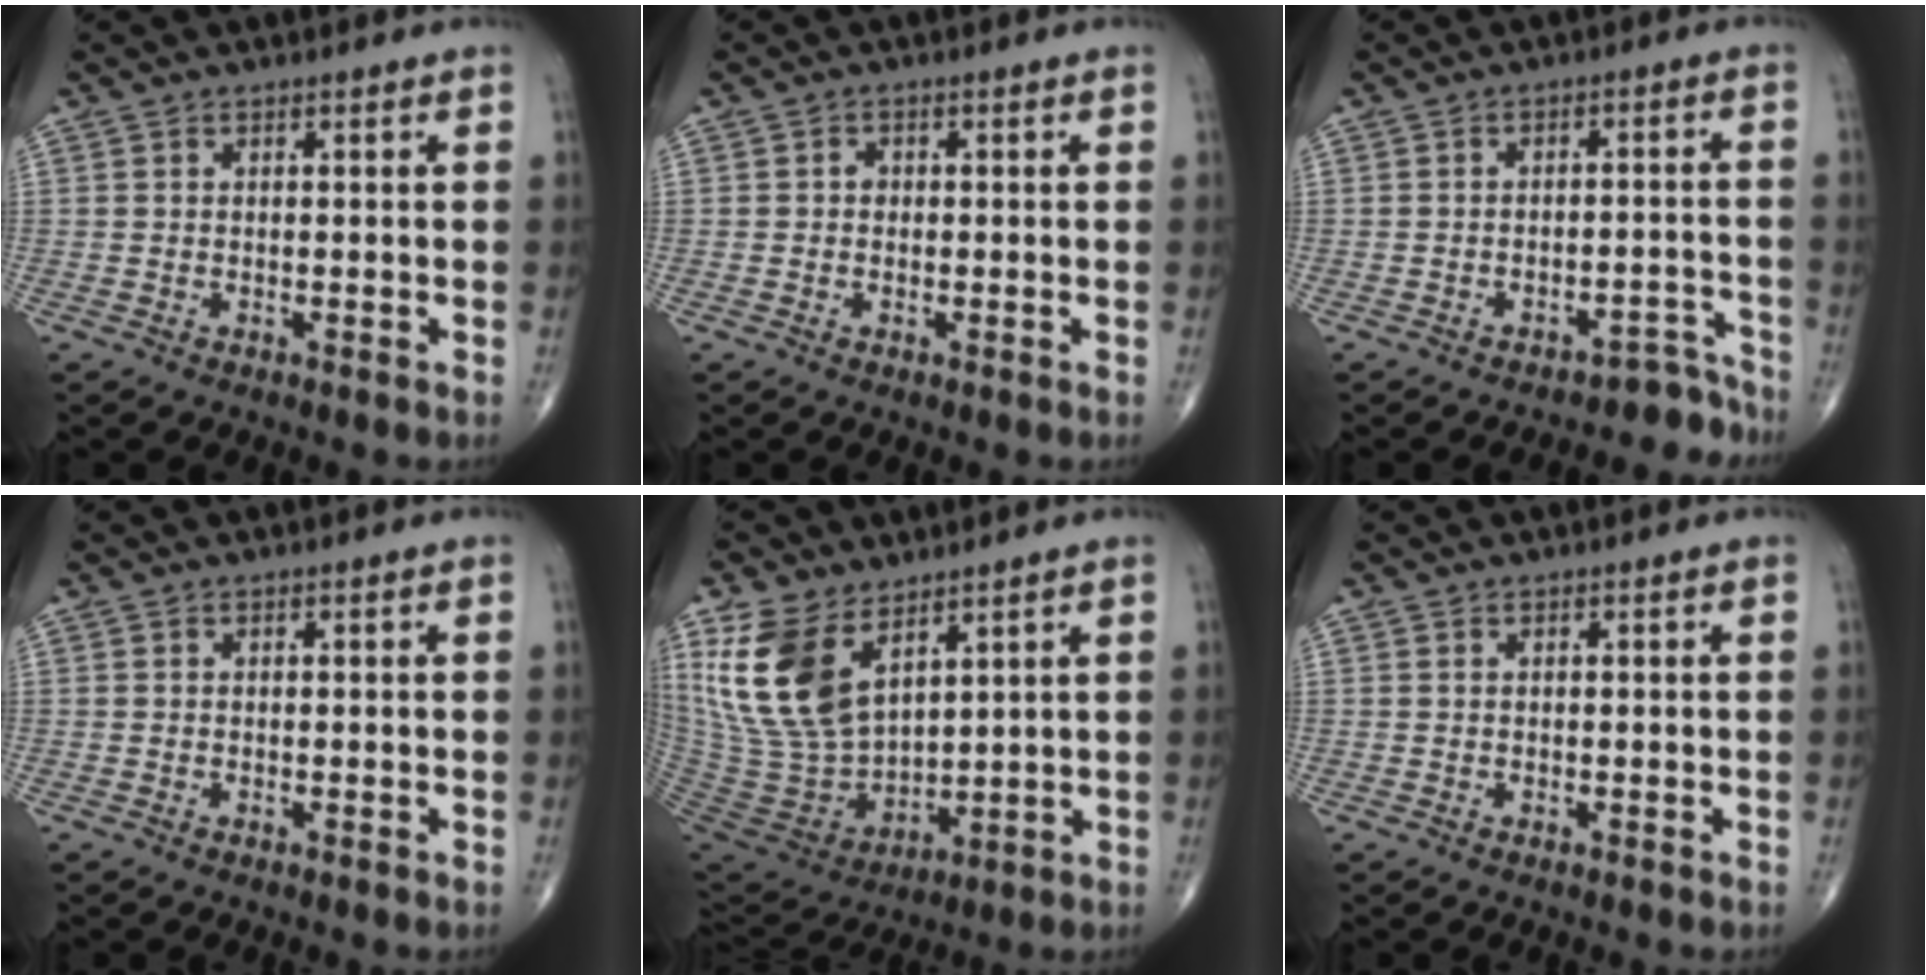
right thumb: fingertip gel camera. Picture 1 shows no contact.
{"total": 1.3, "force": [-0.1, 1.1, 0.7], "torque": [-0.005, 0.002, -0.003]}
{"total": 5.5, "force": [-5.0, 2.2, -0.1], "torque": [0.030, 0.081, -0.066]}
{"total": 0.0}
{"total": 17.4, "force": [8.9, 9.6, 11.5], "torque": [-0.223, -0.046, 0.194]}
{"total": 0.0}